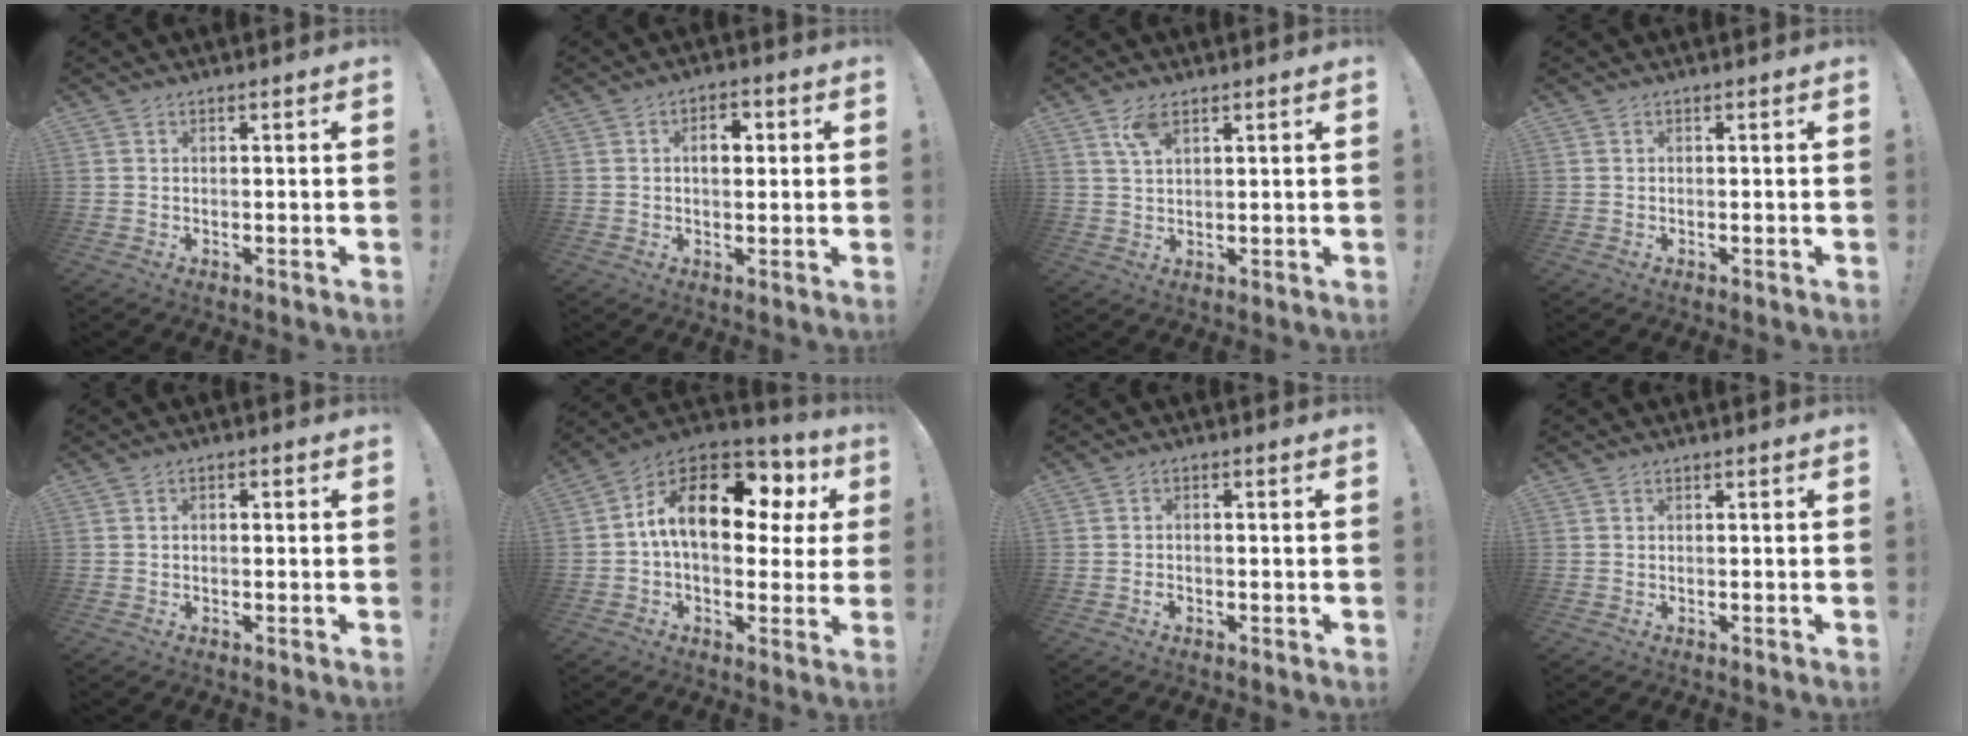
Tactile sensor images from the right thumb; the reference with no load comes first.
{"total": 4.8, "force": [1.0, 3.1, 3.5], "torque": [-0.035, -0.001, 0.006]}
{"total": 5.1, "force": [3.0, 2.2, 3.6], "torque": [-0.066, -0.005, 0.053]}
{"total": 0.0}
{"total": 0.9, "force": [-0.4, 0.6, 0.6], "torque": [-0.002, 0.001, -0.010]}
{"total": 17.9, "force": [5.2, 9.0, 14.6], "torque": [-0.227, -0.013, 0.089]}
{"total": 1.3, "force": [-1.1, 0.5, 0.5], "torque": [-0.006, 0.003, -0.020]}
{"total": 0.0}